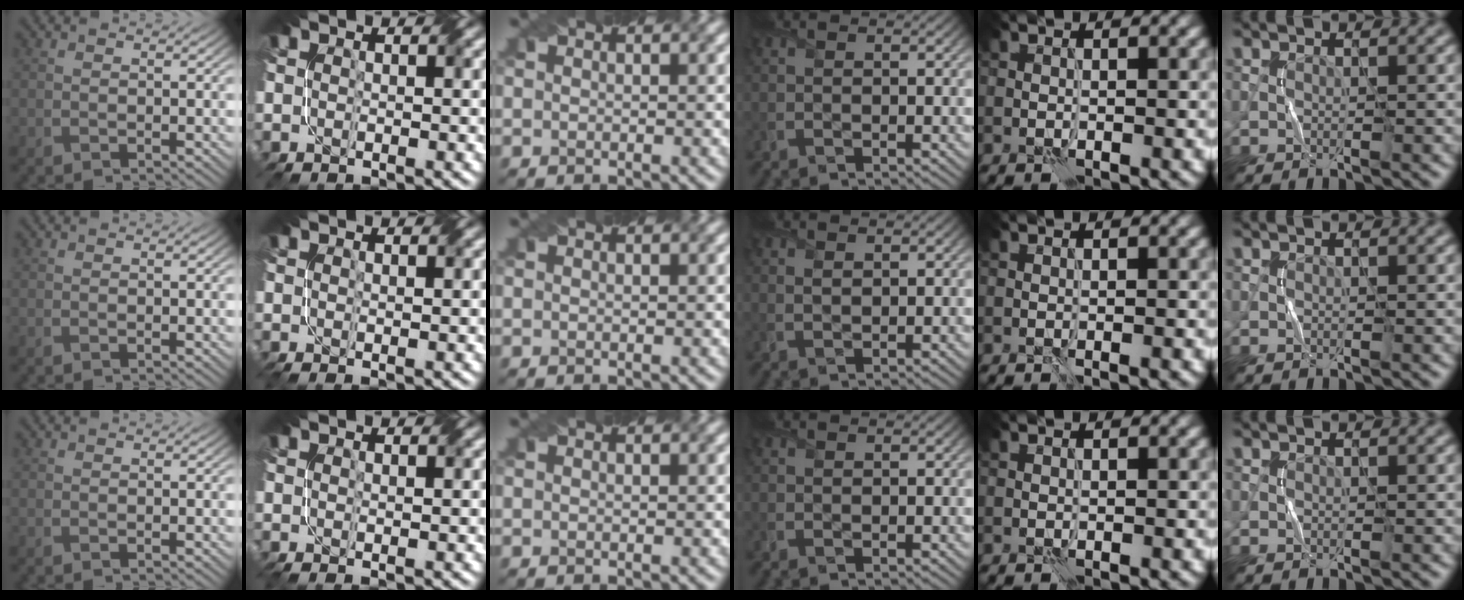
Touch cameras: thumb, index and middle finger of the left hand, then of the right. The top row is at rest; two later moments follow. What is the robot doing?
{"motion": "fold", "object": "netting"}